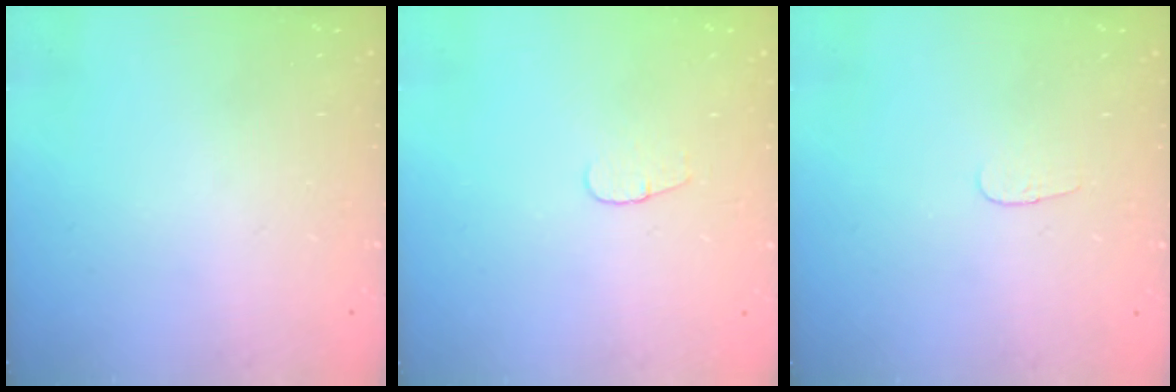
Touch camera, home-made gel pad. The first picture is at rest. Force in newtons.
{"total": 3.6, "press": 3.6, "slide": 0.4}
{"total": 2.8, "press": 2.8, "slide": 0.3}